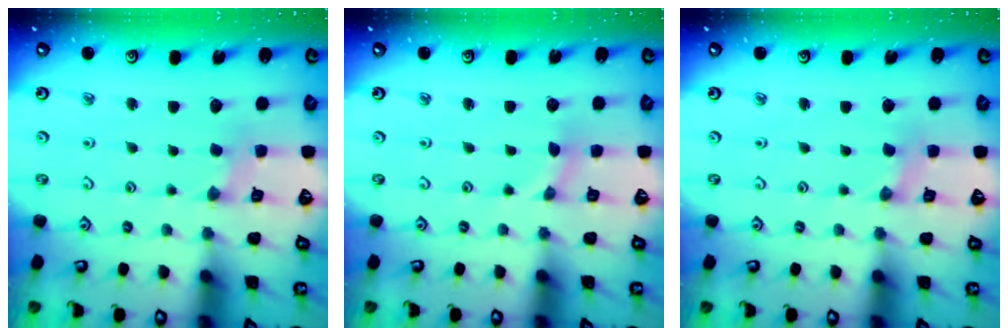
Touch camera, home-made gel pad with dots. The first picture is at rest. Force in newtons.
{"total": 0.7, "press": 0.7, "slide": 0.1}
{"total": 0.0}